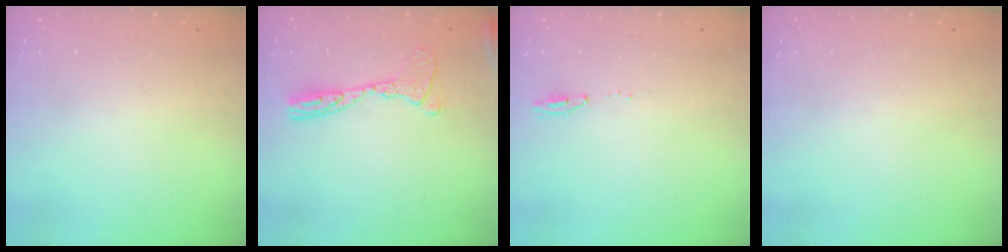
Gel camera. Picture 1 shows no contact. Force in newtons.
{"total": 12.0, "press": 11.9, "slide": 1.1}
{"total": 5.0, "press": 3.7, "slide": 3.3}
{"total": 0.0}